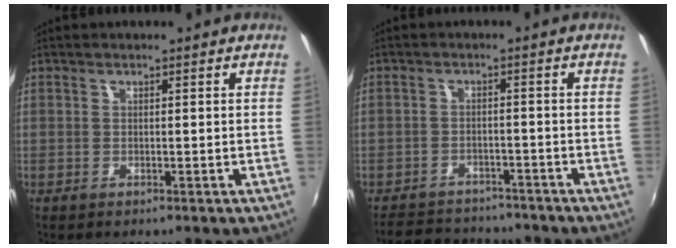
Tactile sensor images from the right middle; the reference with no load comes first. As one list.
[{"total": 7.6, "force": [-6.6, 3.4, 1.7], "torque": [-0.047, 0.013, -0.096]}]